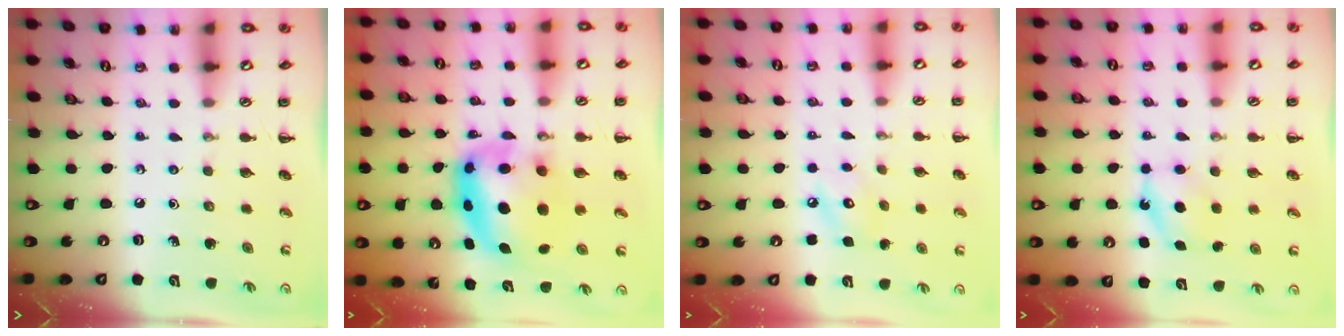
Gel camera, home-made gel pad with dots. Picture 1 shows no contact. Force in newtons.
{"total": 9.7, "press": 9.4, "slide": 2.4}
{"total": 6.7, "press": 6.7, "slide": 0.4}
{"total": 5.9, "press": 5.7, "slide": 1.4}